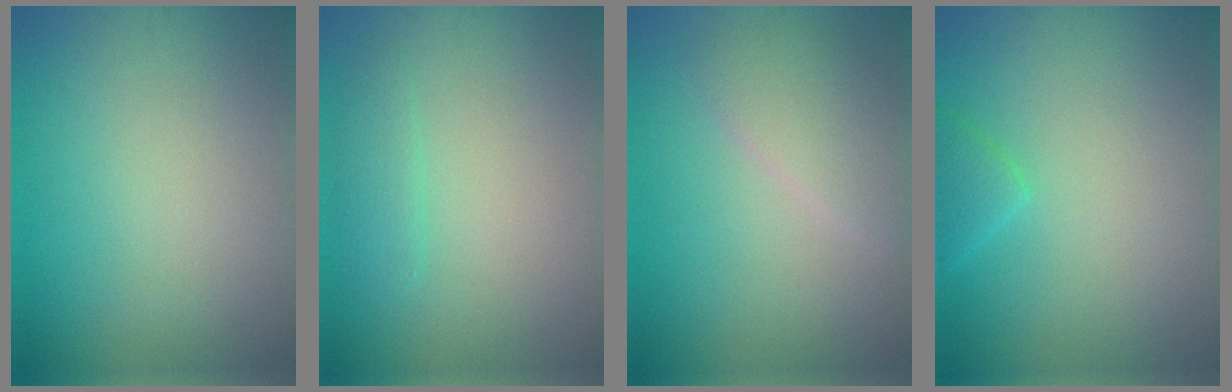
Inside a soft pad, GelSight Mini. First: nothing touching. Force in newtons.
{"total": 1.4, "press": 1.4, "slide": 0.1}
{"total": 2.9, "press": 2.9, "slide": 0.2}
{"total": 1.7, "press": 1.7, "slide": 0.2}